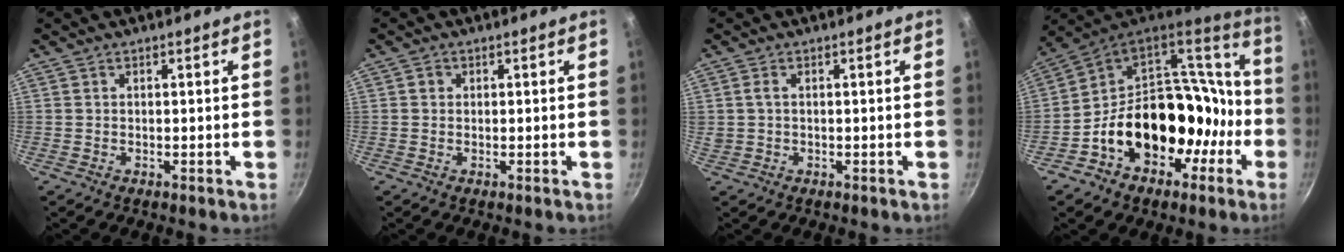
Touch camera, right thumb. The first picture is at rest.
{"total": 1.2, "force": [0.3, 1.1, 0.4], "torque": [-0.004, 0.003, 0.002]}
{"total": 1.5, "force": [0.2, 1.0, 1.1], "torque": [-0.019, 0.005, 0.007]}
{"total": 24.1, "force": [-6.1, 17.9, 15.0], "torque": [-0.198, 0.077, -0.085]}